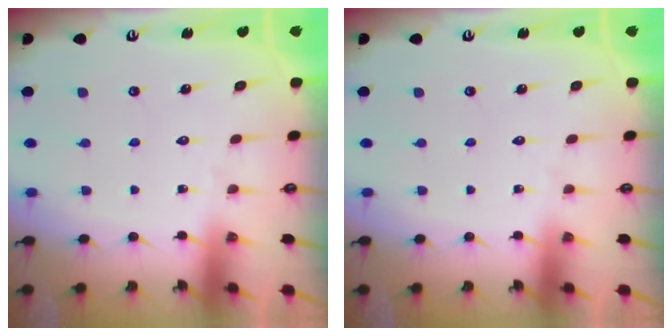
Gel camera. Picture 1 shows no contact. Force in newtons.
{"total": 0.0}